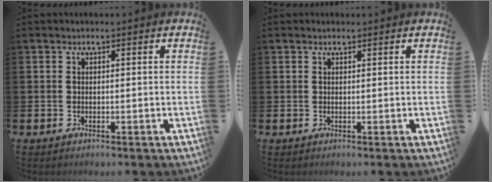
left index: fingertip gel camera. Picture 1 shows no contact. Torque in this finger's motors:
{"motor_torque": [0.81, -1.34, 0.00, 0.02]}